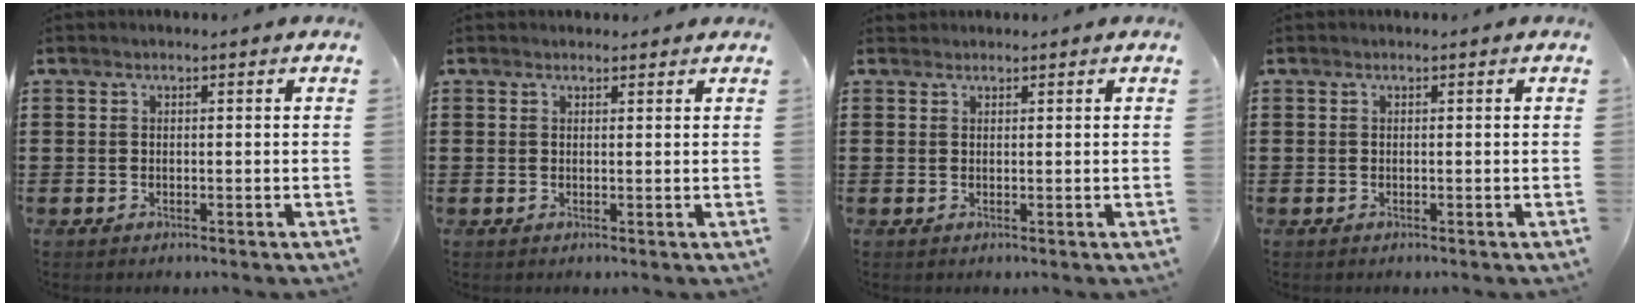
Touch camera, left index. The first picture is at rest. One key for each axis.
{"total": 0.9, "fx": 0.8, "fy": 0.3, "fz": 0.1, "tx": -0.004, "ty": 0.002, "tz": 0.017}
{"total": 0.8, "fx": 0.7, "fy": 0.2, "fz": 0.0, "tx": -0.002, "ty": 0.000, "tz": 0.016}
{"total": 0.0}